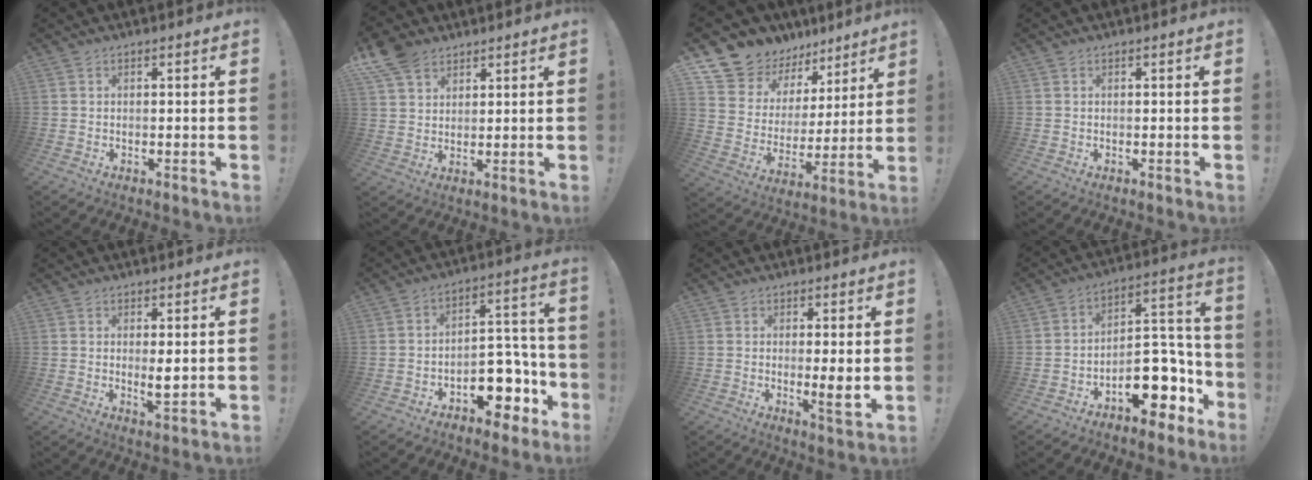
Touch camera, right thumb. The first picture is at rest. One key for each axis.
{"total": 7.9, "fx": 5.6, "fy": 4.8, "fz": 2.8, "tx": -0.053, "ty": -0.028, "tz": 0.111}
{"total": 11.8, "fx": 9.7, "fy": 6.6, "fz": 1.3, "tx": -0.047, "ty": -0.082, "tz": 0.190}
{"total": 0.0}
{"total": 3.6, "fx": 1.0, "fy": 0.9, "fz": 3.4, "tx": -0.041, "ty": -0.018, "tz": 0.015}
{"total": 12.5, "fx": -6.7, "fy": 8.1, "fz": 6.7, "tx": -0.056, "ty": 0.053, "tz": -0.104}
{"total": 5.1, "fx": 0.3, "fy": 0.1, "fz": 5.1, "tx": -0.068, "ty": -0.018, "tz": 0.005}
{"total": 14.4, "fx": -7.5, "fy": 8.9, "fz": 8.4, "tx": -0.071, "ty": 0.055, "tz": -0.112}